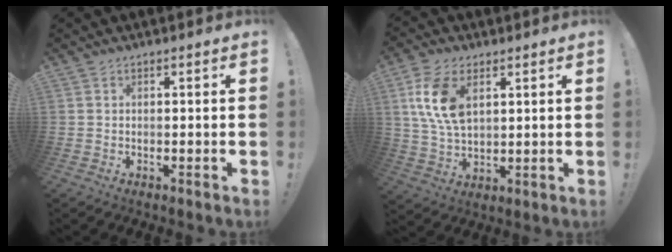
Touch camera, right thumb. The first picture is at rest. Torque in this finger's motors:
{"motor_torque": [2.10, 2.31, 0.76, -0.65, 0.36]}